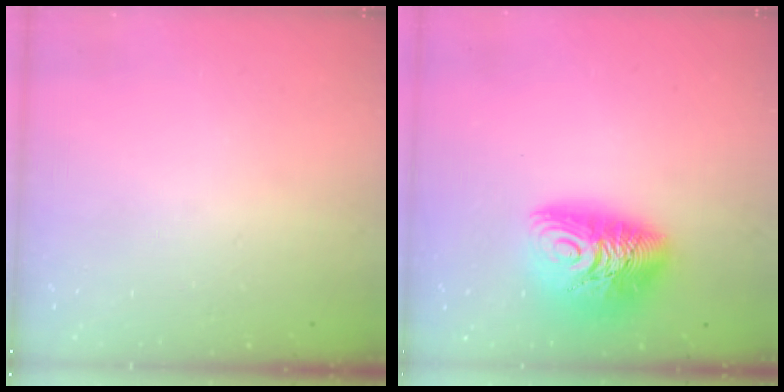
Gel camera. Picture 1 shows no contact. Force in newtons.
{"total": 14.1, "press": 14.1, "slide": 1.3}